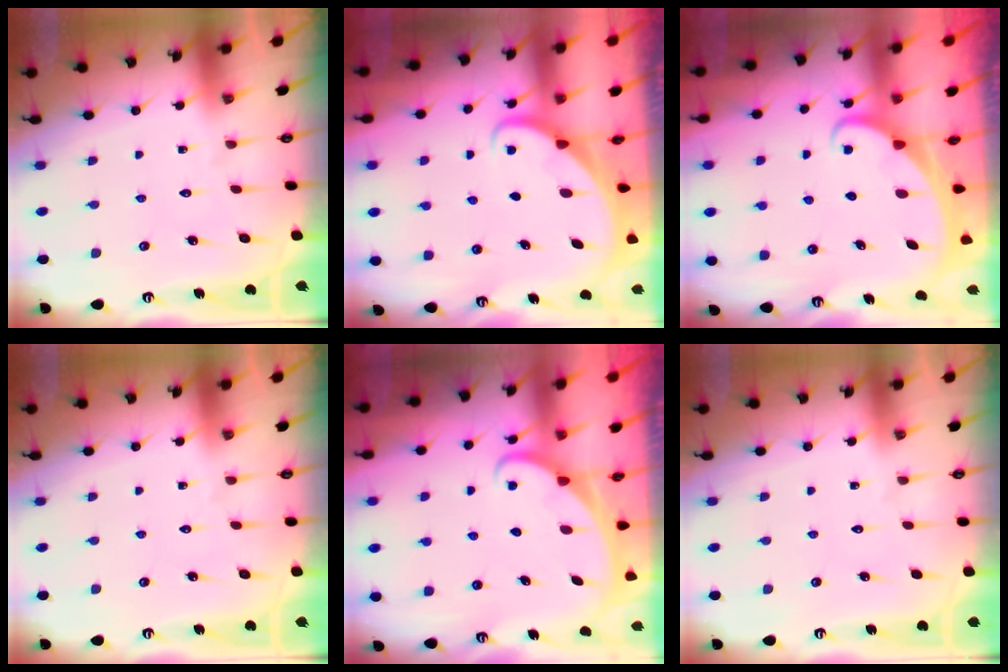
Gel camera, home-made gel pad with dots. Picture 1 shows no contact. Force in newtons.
{"total": 1.7, "press": 1.7, "slide": 0.1}
{"total": 1.8, "press": 1.8, "slide": 0.2}
{"total": 0.0}
{"total": 1.8, "press": 1.7, "slide": 0.1}
{"total": 0.0}